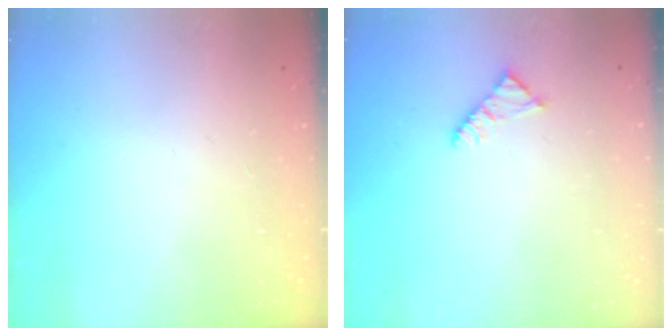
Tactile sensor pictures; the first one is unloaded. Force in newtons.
{"total": 2.3, "press": 2.3, "slide": 0.4}